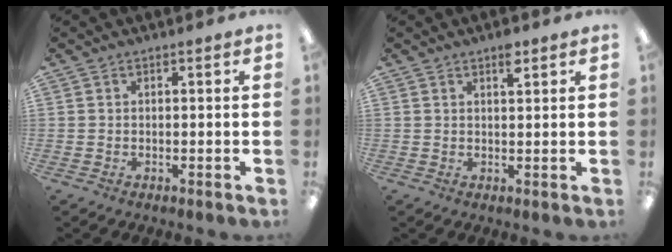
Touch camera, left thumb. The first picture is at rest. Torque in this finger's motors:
{"motor_torque": [0.50, -0.01, 0.52, -0.46, 0.06]}